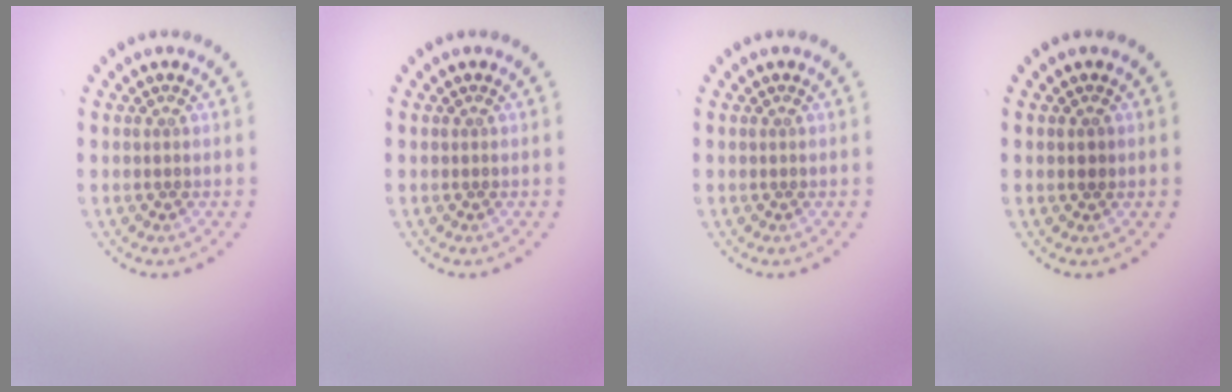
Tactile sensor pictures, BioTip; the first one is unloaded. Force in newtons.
{"total": 0.0}
{"total": 0.0}
{"total": 0.7, "press": 0.7, "slide": 0.1}